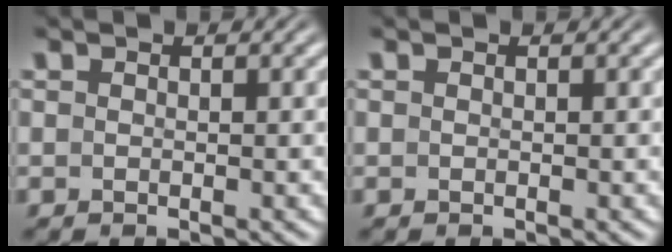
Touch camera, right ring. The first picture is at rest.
{"total": 0.0}